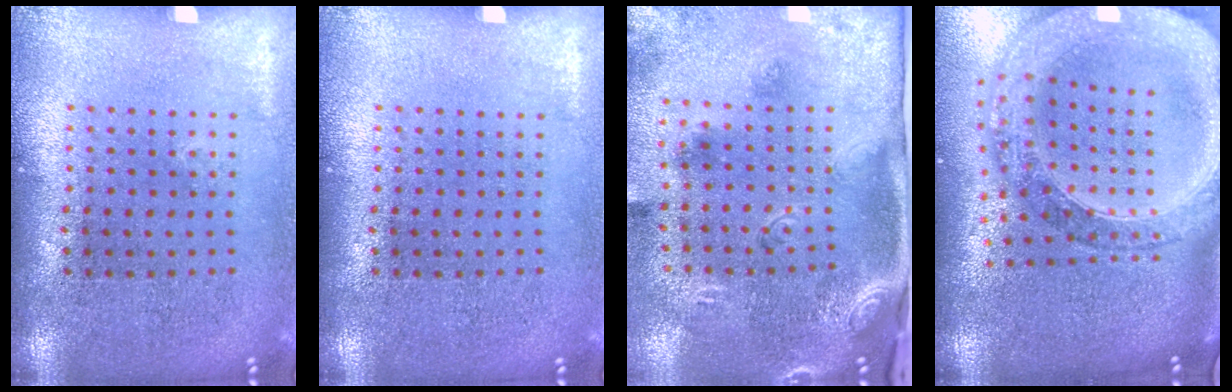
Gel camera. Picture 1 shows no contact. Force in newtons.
{"total": 0.0}
{"total": 3.0, "press": 1.9, "slide": 2.3}
{"total": 2.9, "press": 2.4, "slide": 1.5}